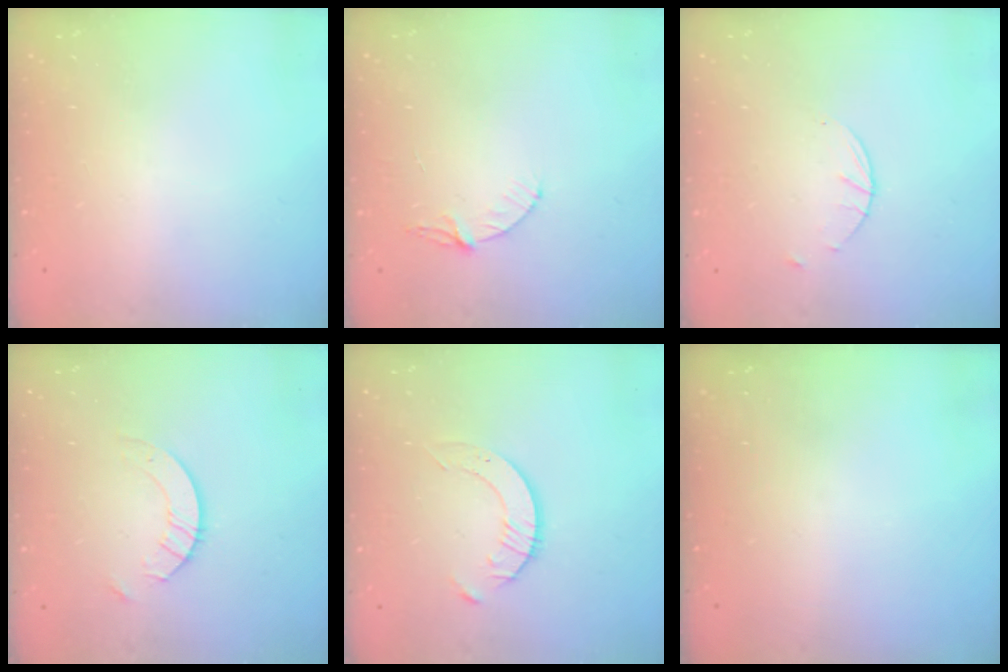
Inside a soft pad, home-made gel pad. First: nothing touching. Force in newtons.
{"total": 4.7, "press": 4.7, "slide": 0.4}
{"total": 1.7, "press": 1.7, "slide": 0.3}
{"total": 4.9, "press": 4.9, "slide": 0.5}
{"total": 3.5, "press": 3.4, "slide": 0.4}
{"total": 0.0}